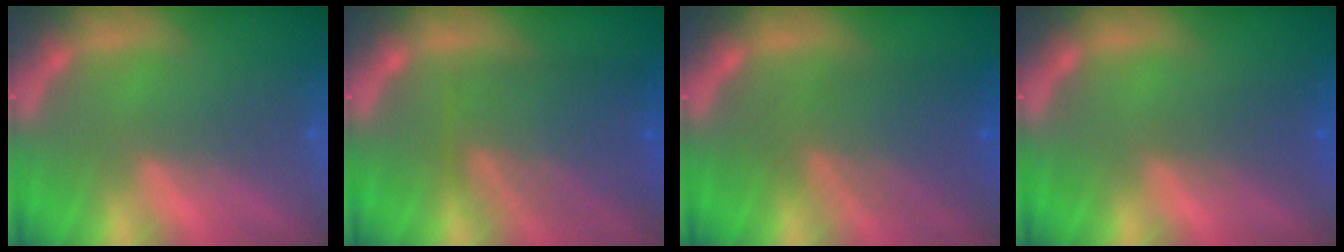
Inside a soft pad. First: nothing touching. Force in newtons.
{"total": 7.6}
{"total": 6.6}
{"total": 2.0}